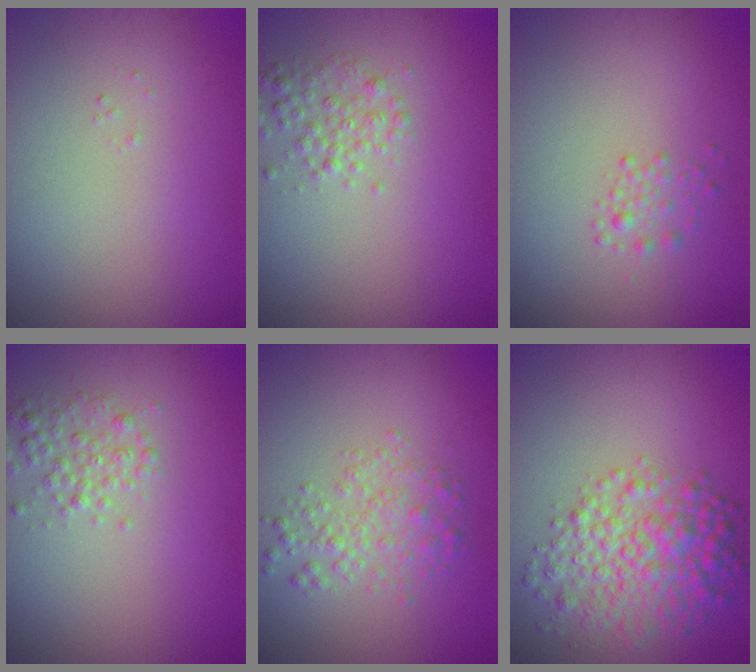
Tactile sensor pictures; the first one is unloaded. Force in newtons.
{"total": 2.1, "press": 2.1, "slide": 0.0}
{"total": 1.2, "press": 1.2, "slide": 0.0}
{"total": 2.1, "press": 2.1, "slide": 0.0}
{"total": 2.5, "press": 2.5, "slide": 0.1}
{"total": 5.8, "press": 5.8, "slide": 0.1}